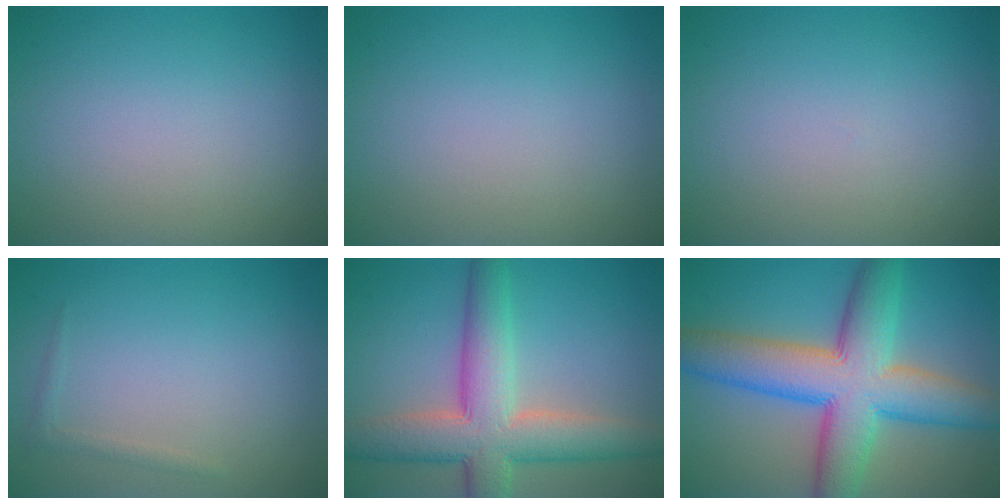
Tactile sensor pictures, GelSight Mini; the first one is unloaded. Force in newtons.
{"total": 0.0}
{"total": 0.0}
{"total": 0.8, "press": 0.8, "slide": 0.1}
{"total": 8.5, "press": 8.5, "slide": 0.4}
{"total": 11.2, "press": 11.2, "slide": 0.5}